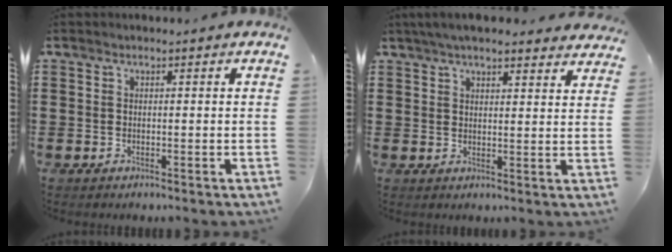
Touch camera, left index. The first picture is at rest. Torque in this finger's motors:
{"motor_torque": [0.85, -0.79, 0.98, 0.10]}